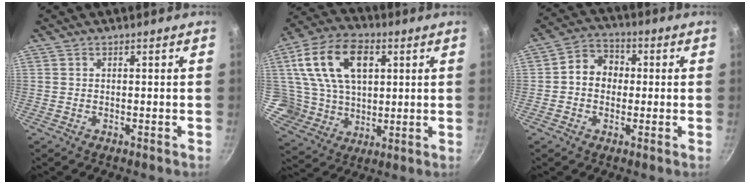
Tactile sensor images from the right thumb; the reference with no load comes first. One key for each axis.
{"total": 17.8, "fx": 5.3, "fy": 12.4, "fz": 11.6, "tx": -0.188, "ty": -0.008, "tz": 0.098}
{"total": 7.5, "fx": 0.2, "fy": 6.4, "fz": 4.0, "tx": -0.034, "ty": 0.017, "tz": -0.012}